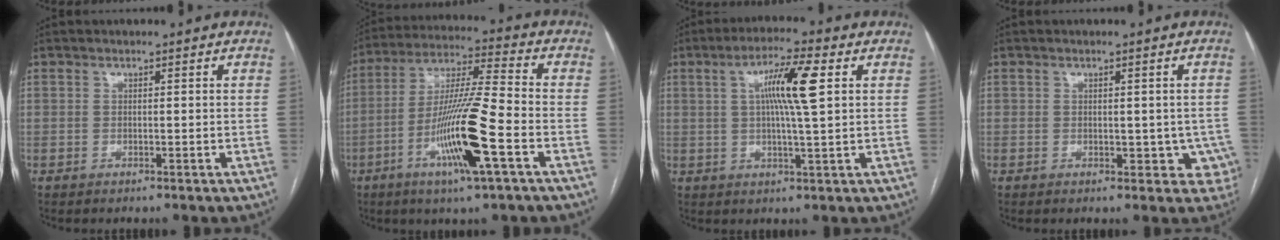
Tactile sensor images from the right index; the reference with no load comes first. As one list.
[{"total": 14.8, "force": [-5.5, 0.2, 13.8], "torque": [-0.270, -0.008, -0.101]}, {"total": 8.7, "force": [2.2, 0.2, 8.4], "torque": [-0.151, 0.009, 0.036]}, {"total": 4.4, "force": [-0.5, 3.3, 3.0], "torque": [-0.008, 0.004, 0.002]}]